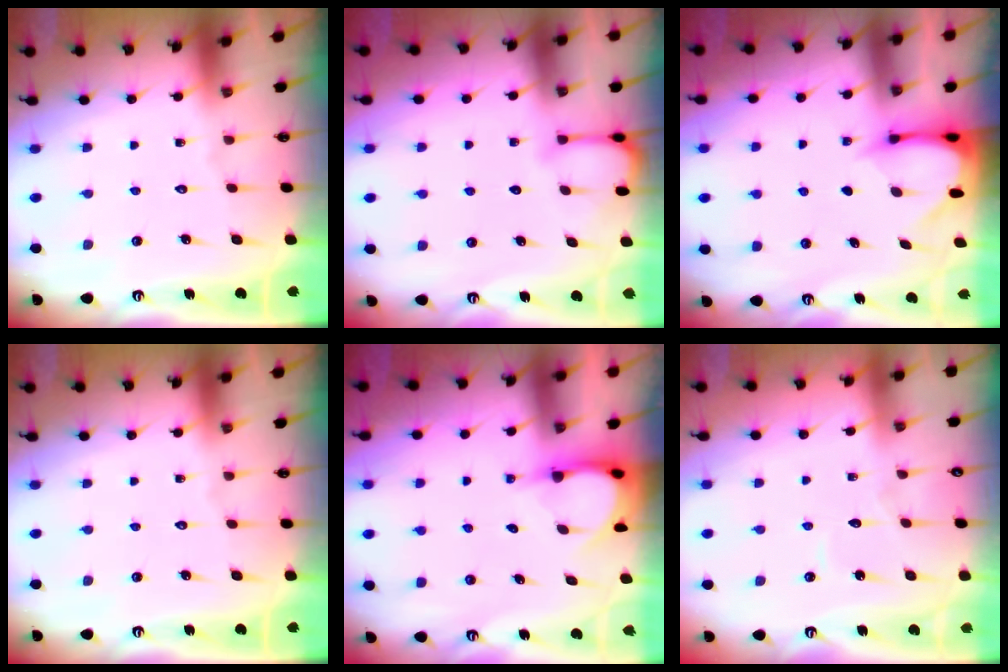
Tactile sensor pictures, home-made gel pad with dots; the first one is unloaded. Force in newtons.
{"total": 2.8, "press": 2.8, "slide": 0.1}
{"total": 3.3, "press": 3.3, "slide": 0.3}
{"total": 0.0}
{"total": 3.8, "press": 3.8, "slide": 0.2}
{"total": 3.0, "press": 3.0, "slide": 0.3}